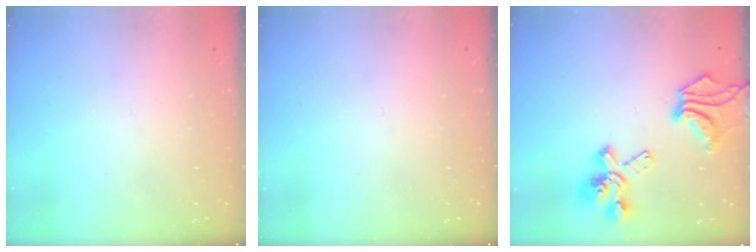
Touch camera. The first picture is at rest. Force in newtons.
{"total": 0.0}
{"total": 10.0, "press": 9.5, "slide": 3.0}